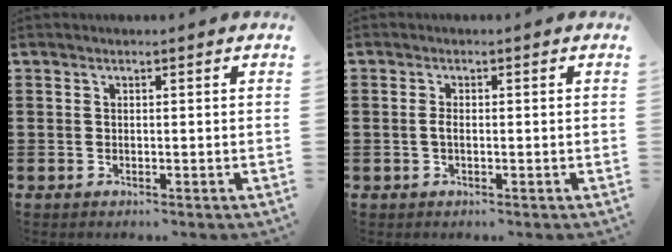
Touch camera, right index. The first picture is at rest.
{"total": 1.4, "force": [-0.2, 0.5, 1.3], "torque": [-0.033, -0.005, -0.006]}